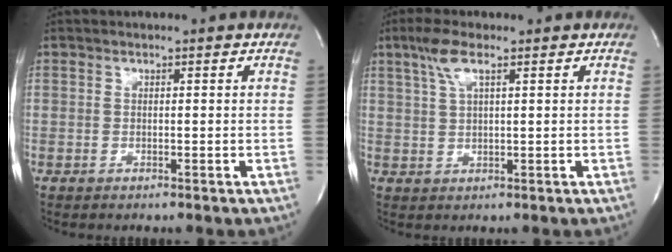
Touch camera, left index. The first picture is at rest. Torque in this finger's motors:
{"motor_torque": [0.13, -0.02, 0.00, 0.00]}